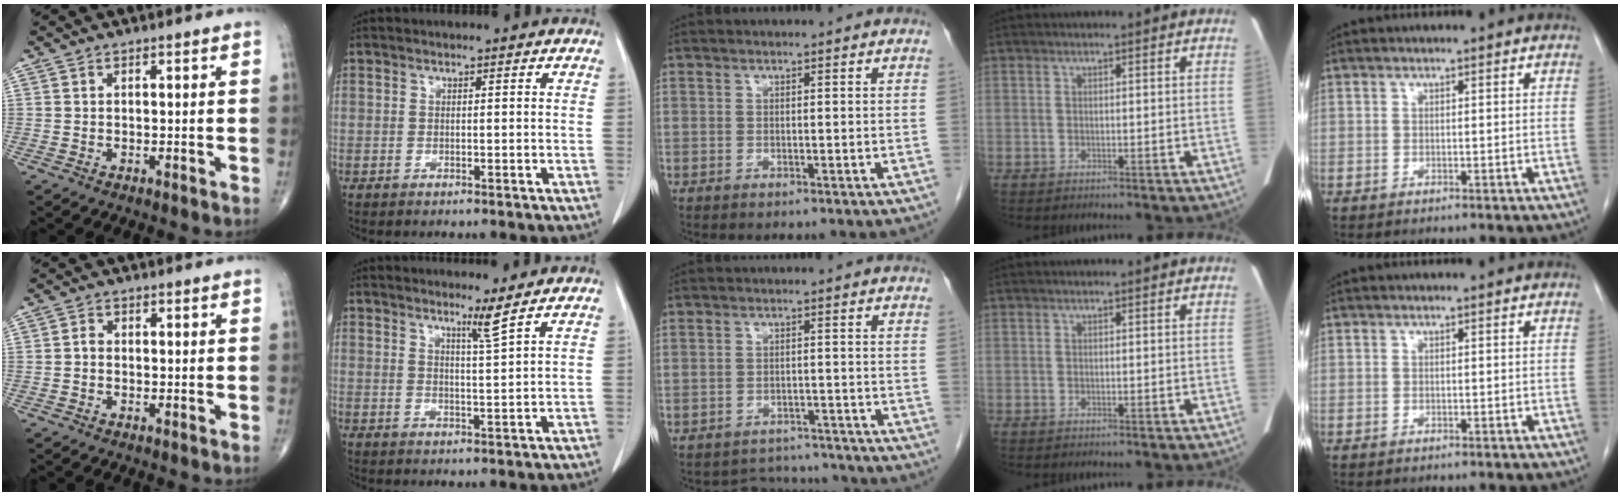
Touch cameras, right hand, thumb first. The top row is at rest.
{"thumb": {"total": 1.3, "force": [-0.3, 1.0, 0.7], "torque": [-0.007, 0.003, -0.010]}, "index": {"total": 2.7, "force": [2.0, -1.2, 1.4], "torque": [-0.032, -0.018, 0.039]}, "middle": {"total": 5.8, "force": [-5.5, 1.7, -1.0], "torque": [0.015, 0.020, -0.072]}}